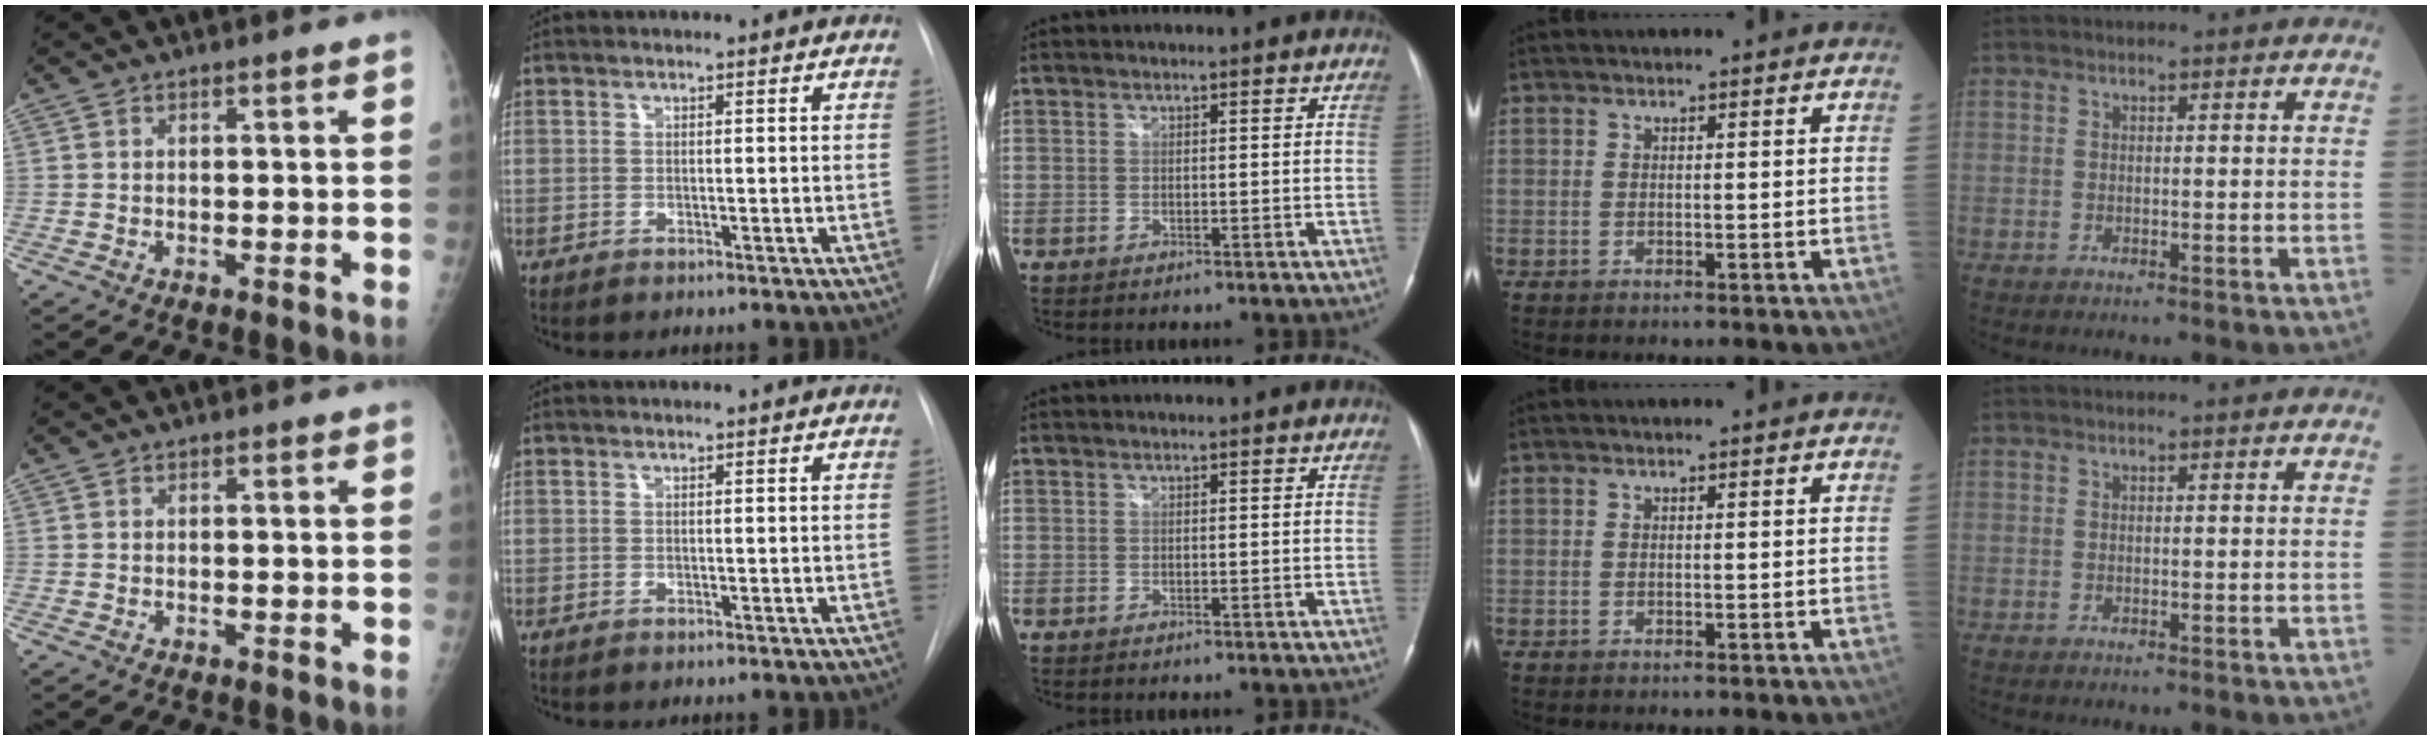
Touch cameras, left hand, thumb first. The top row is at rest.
{}